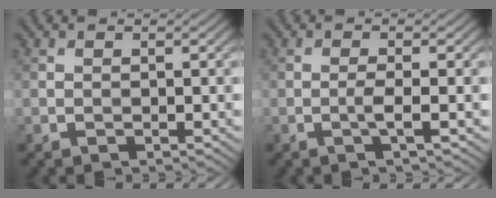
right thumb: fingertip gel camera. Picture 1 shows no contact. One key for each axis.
{"total": 1.8, "fx": -0.6, "fy": -0.1, "fz": 1.7, "tx": -0.036, "ty": 0.005, "tz": -0.018}